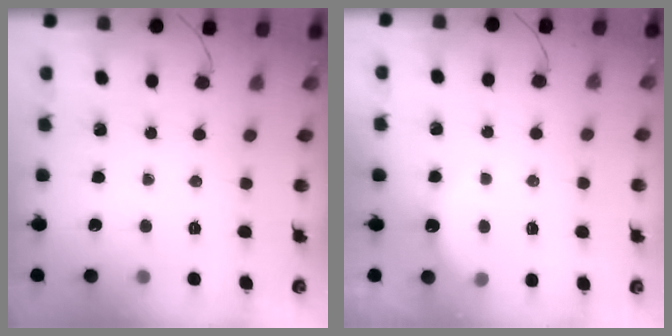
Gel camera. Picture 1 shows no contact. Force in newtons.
{"total": 4.2, "press": 4.1, "slide": 1.0}